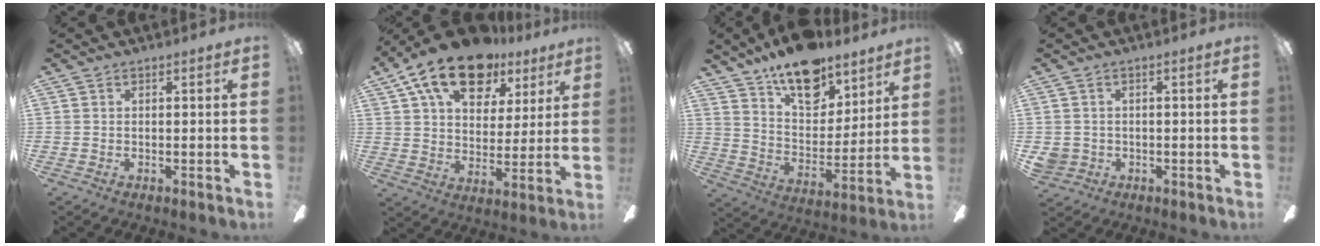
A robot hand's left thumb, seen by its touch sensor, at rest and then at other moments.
{"total": 17.5, "force": [11.2, 9.6, 9.4], "torque": [-0.155, -0.054, 0.198]}
{"total": 17.7, "force": [13.1, 8.4, 8.3], "torque": [-0.130, -0.081, 0.232]}
{"total": 2.9, "force": [-0.3, 2.8, 0.8], "torque": [-0.024, 0.003, -0.005]}